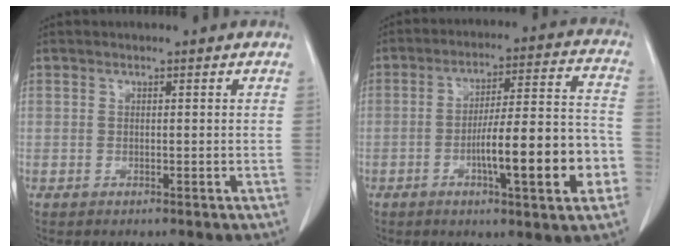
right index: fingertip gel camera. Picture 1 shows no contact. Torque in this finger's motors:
{"motor_torque": [1.86, -0.28, 0.97, 0.20]}